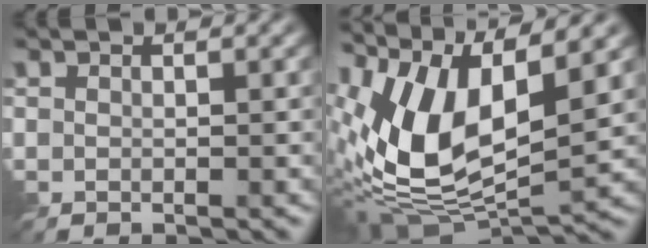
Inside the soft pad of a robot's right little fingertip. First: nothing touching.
{"total": 13.1, "force": [3.4, 6.4, 10.9], "torque": [-0.224, 0.007, 0.055]}